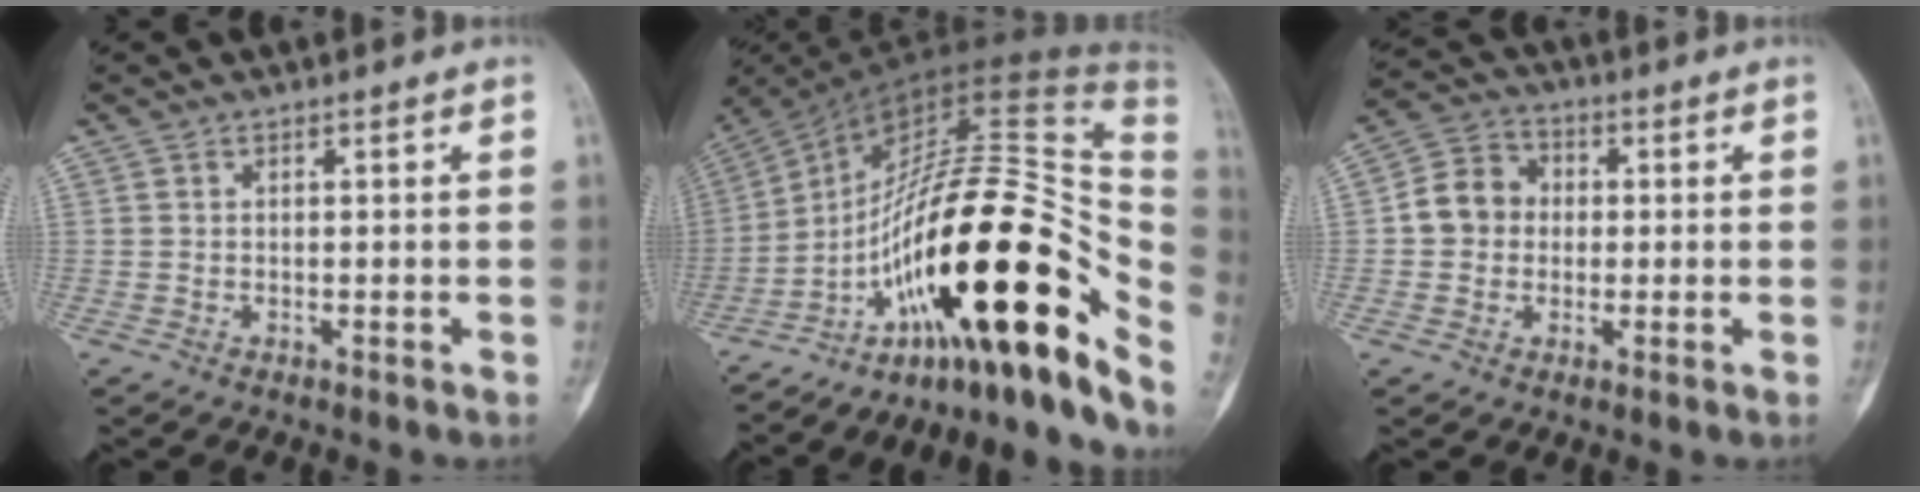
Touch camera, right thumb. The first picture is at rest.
{"total": 35.6, "force": [-11.1, 11.7, 31.8], "torque": [-0.396, 0.089, -0.165]}
{"total": 7.6, "force": [0.0, 6.8, 3.5], "torque": [-0.042, 0.021, -0.013]}